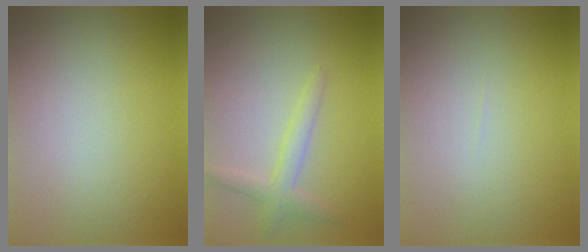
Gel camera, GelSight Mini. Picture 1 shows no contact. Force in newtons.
{"total": 2.2, "press": 2.2, "slide": 0.1}
{"total": 0.0}